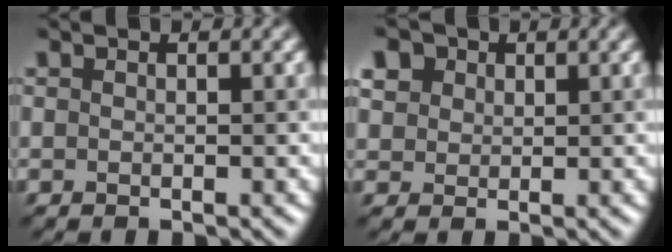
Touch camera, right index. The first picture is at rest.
{"total": 5.6, "force": [3.0, 4.0, 2.5], "torque": [-0.079, 0.019, 0.045]}